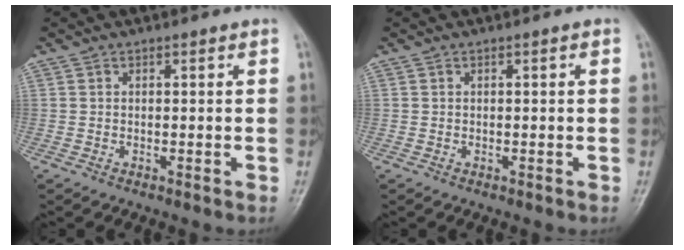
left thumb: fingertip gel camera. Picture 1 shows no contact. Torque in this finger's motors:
{"motor_torque": [0.01, 0.00, -0.04, -0.02, 0.00]}